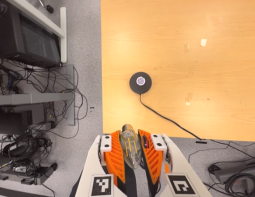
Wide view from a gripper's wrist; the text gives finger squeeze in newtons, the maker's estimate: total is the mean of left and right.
{"total": 23.8, "left": 25.0, "right": 22.6}